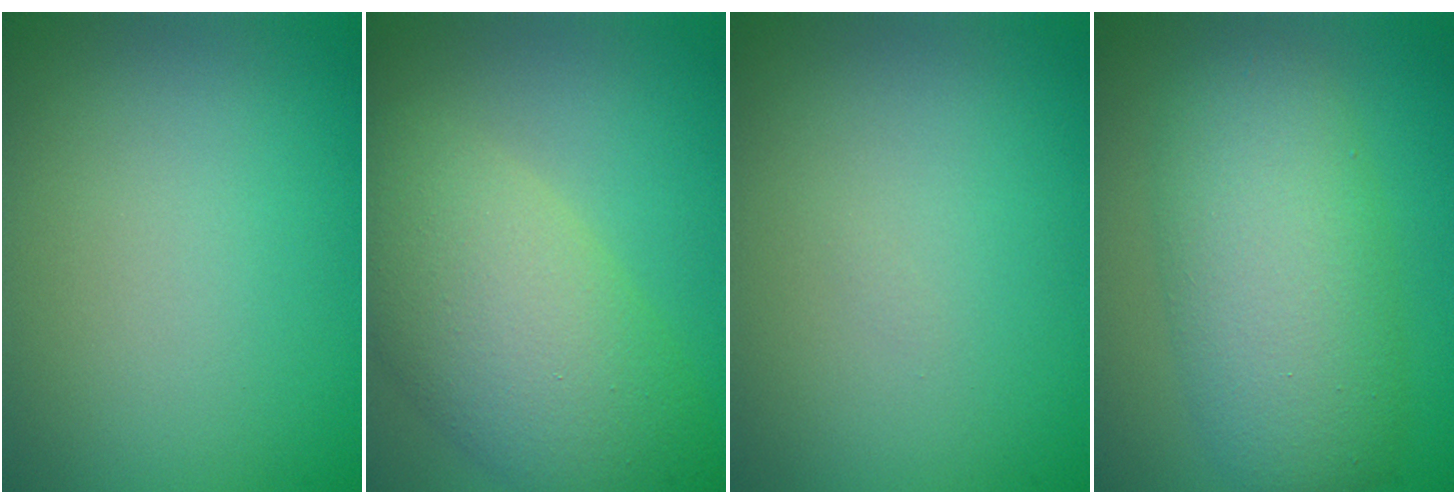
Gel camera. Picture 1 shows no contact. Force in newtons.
{"total": 9.0, "press": 8.9, "slide": 0.7}
{"total": 0.0}
{"total": 7.3, "press": 7.3, "slide": 0.1}